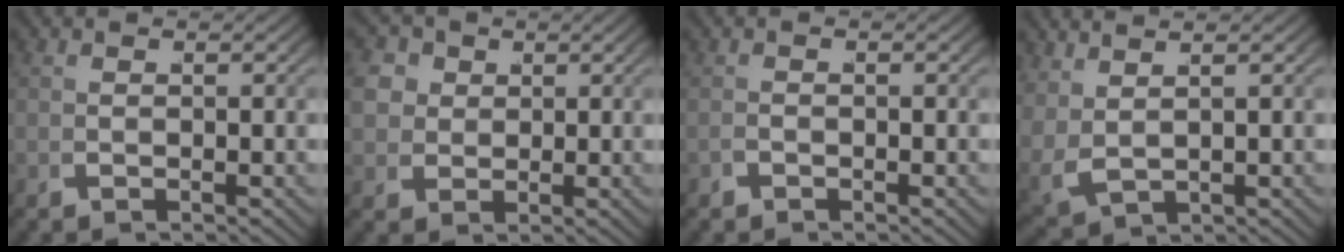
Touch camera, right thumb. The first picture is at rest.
{"total": 7.4, "force": [1.4, 6.3, 3.7], "torque": [-0.083, -0.013, 0.025]}
{"total": 0.8, "force": [-0.6, -0.4, -0.3], "torque": [0.019, 0.008, -0.017]}
{"total": 3.0, "force": [1.1, 1.6, 2.3], "torque": [-0.057, -0.004, 0.038]}